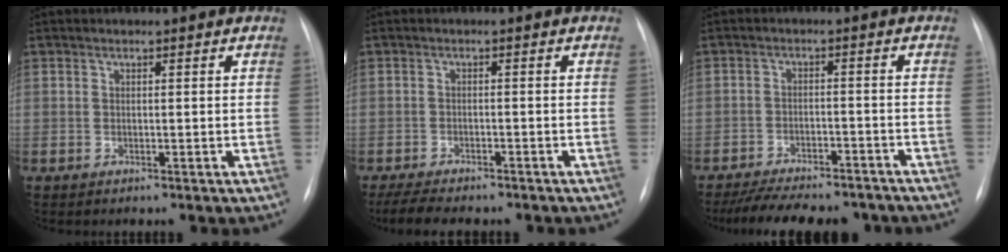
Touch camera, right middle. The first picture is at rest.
{"total": 8.5, "force": [-7.2, 2.0, 4.0], "torque": [-0.064, -0.008, -0.101]}
{"total": 14.3, "force": [-12.5, 4.1, 5.5], "torque": [-0.100, 0.003, -0.170]}